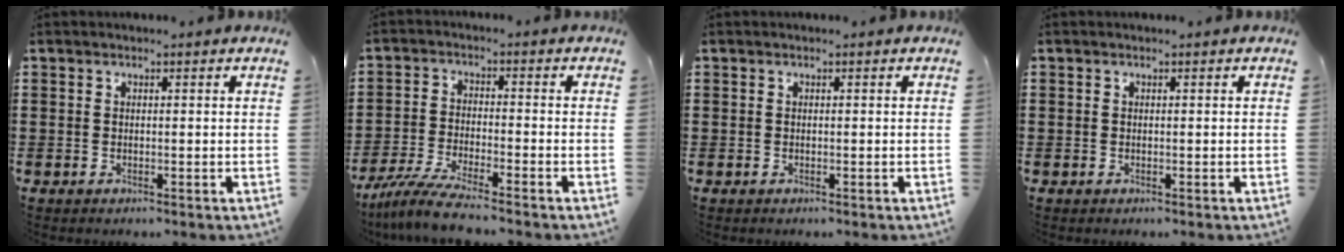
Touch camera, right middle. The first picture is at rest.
{"total": 6.5, "force": [-5.8, -0.3, 2.9], "torque": [-0.072, -0.020, -0.113]}
{"total": 0.0}
{"total": 0.0}